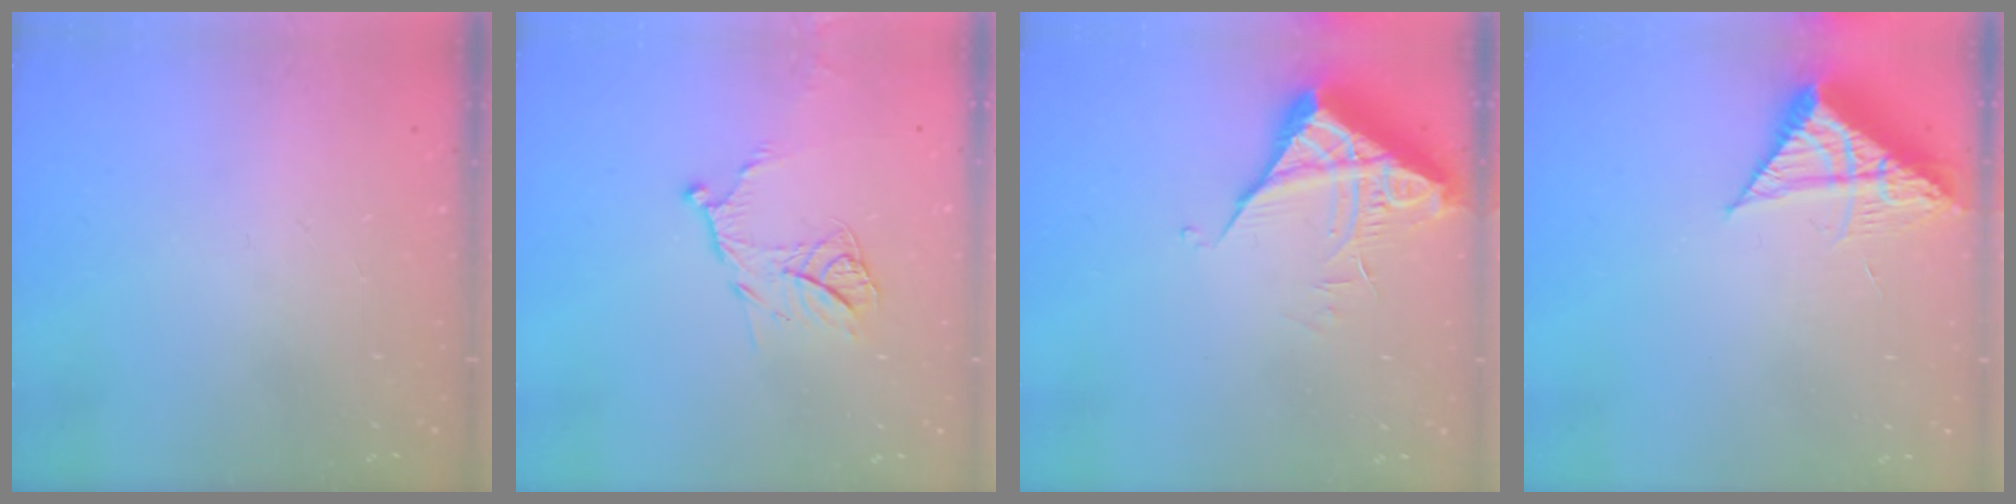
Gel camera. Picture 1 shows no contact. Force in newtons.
{"total": 12.3, "press": 12.2, "slide": 1.2}
{"total": 6.0, "press": 6.0, "slide": 0.2}
{"total": 8.8, "press": 8.8, "slide": 1.0}